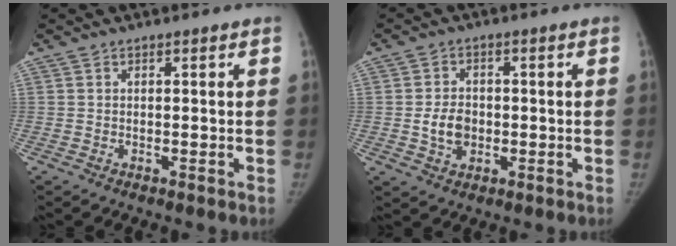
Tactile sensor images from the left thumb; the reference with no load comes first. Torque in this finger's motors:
{"motor_torque": [-0.14, 0.12, 0.45, -0.37, 0.02]}